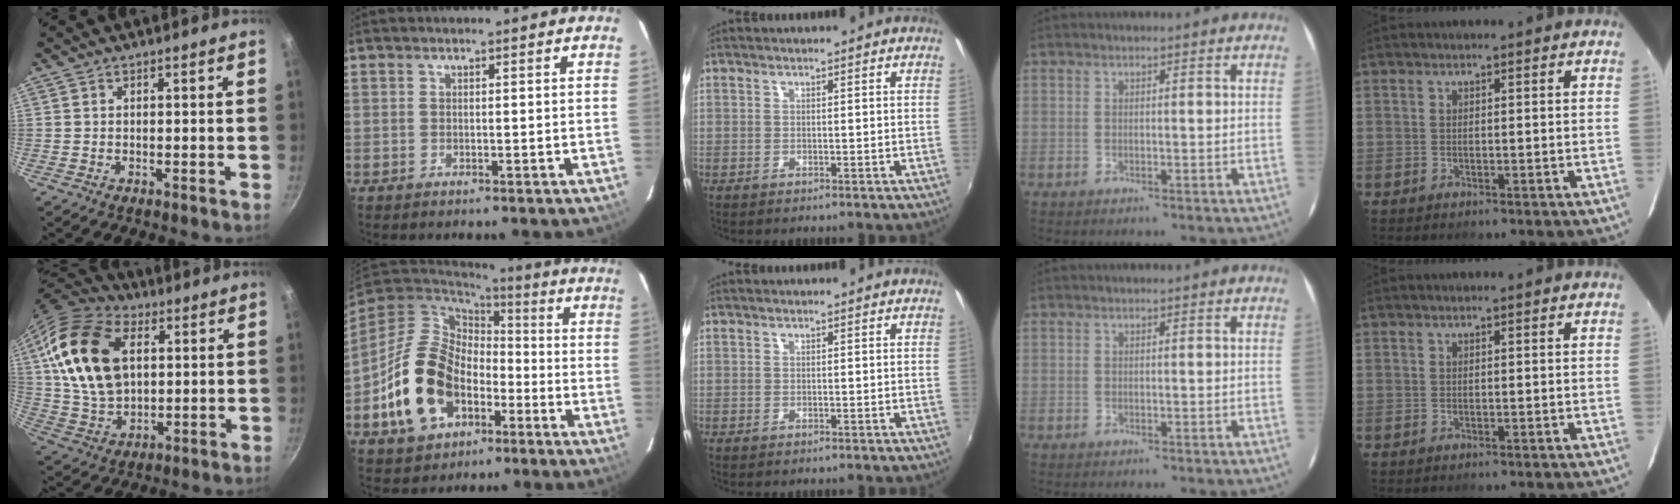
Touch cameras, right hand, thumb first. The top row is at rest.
{"thumb": {"total": 20.9, "force": [5.0, 13.4, 15.2], "torque": [-0.266, -0.006, 0.092]}, "index": {"total": 18.5, "force": [-5.9, 13.5, 11.1], "torque": [-0.262, 0.021, -0.086]}}